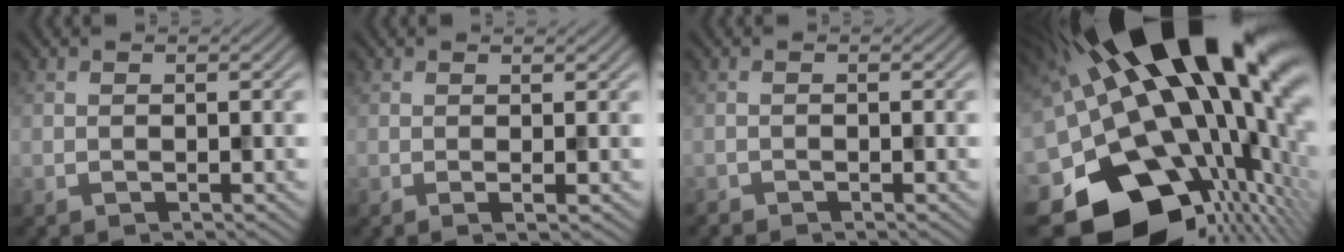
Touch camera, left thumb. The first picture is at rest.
{"total": 1.4, "force": [0.2, 0.1, 1.3], "torque": [-0.024, 0.004, -0.001]}
{"total": 0.6, "force": [-0.6, 0.1, 0.0], "torque": [0.000, -0.003, -0.013]}
{"total": 21.7, "force": [1.0, 12.5, 17.7], "torque": [-0.298, -0.068, 0.045]}